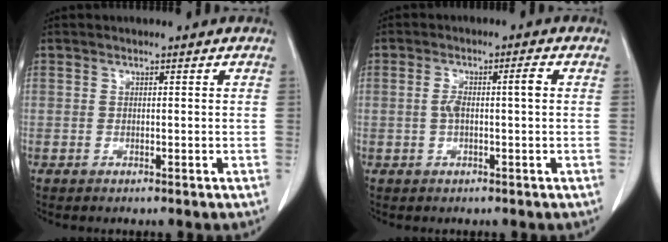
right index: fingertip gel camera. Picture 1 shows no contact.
{"total": 3.9, "force": [0.1, 0.6, 3.9], "torque": [-0.078, 0.016, 0.005]}